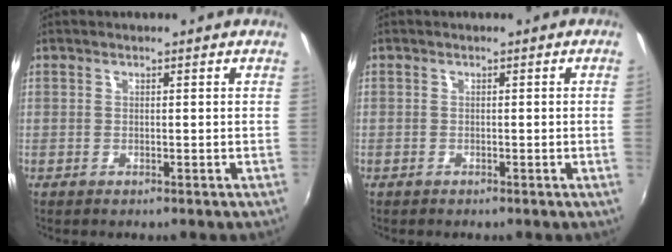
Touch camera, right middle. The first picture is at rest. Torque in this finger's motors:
{"motor_torque": [0.91, -1.23, -0.34, -0.21]}